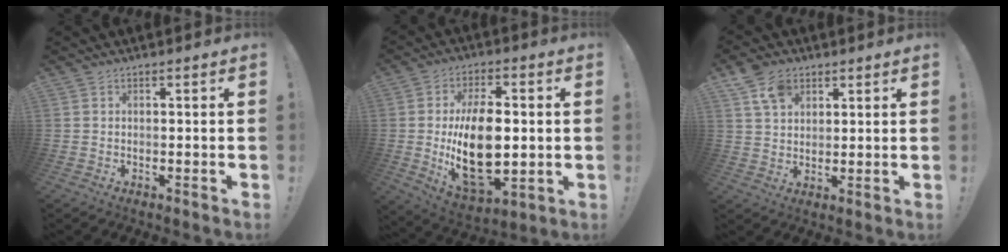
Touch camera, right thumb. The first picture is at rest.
{"total": 20.0, "force": [-0.8, 11.2, 16.5], "torque": [-0.302, -0.008, -0.009]}
{"total": 8.1, "force": [4.6, 5.4, 4.0], "torque": [-0.073, -0.009, 0.090]}